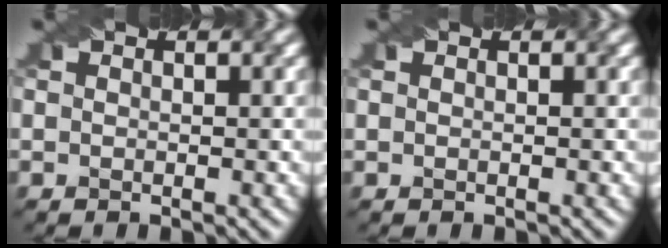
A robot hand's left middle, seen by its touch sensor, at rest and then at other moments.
{"total": 0.0}